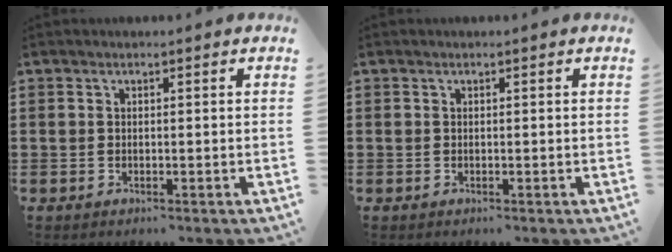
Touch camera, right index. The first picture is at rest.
{"total": 0.0}